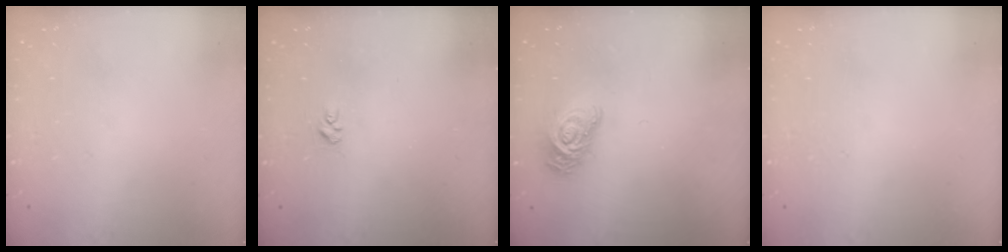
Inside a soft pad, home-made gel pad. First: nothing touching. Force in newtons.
{"total": 3.9, "press": 3.9, "slide": 0.3}
{"total": 10.9, "press": 10.8, "slide": 0.5}
{"total": 0.0}